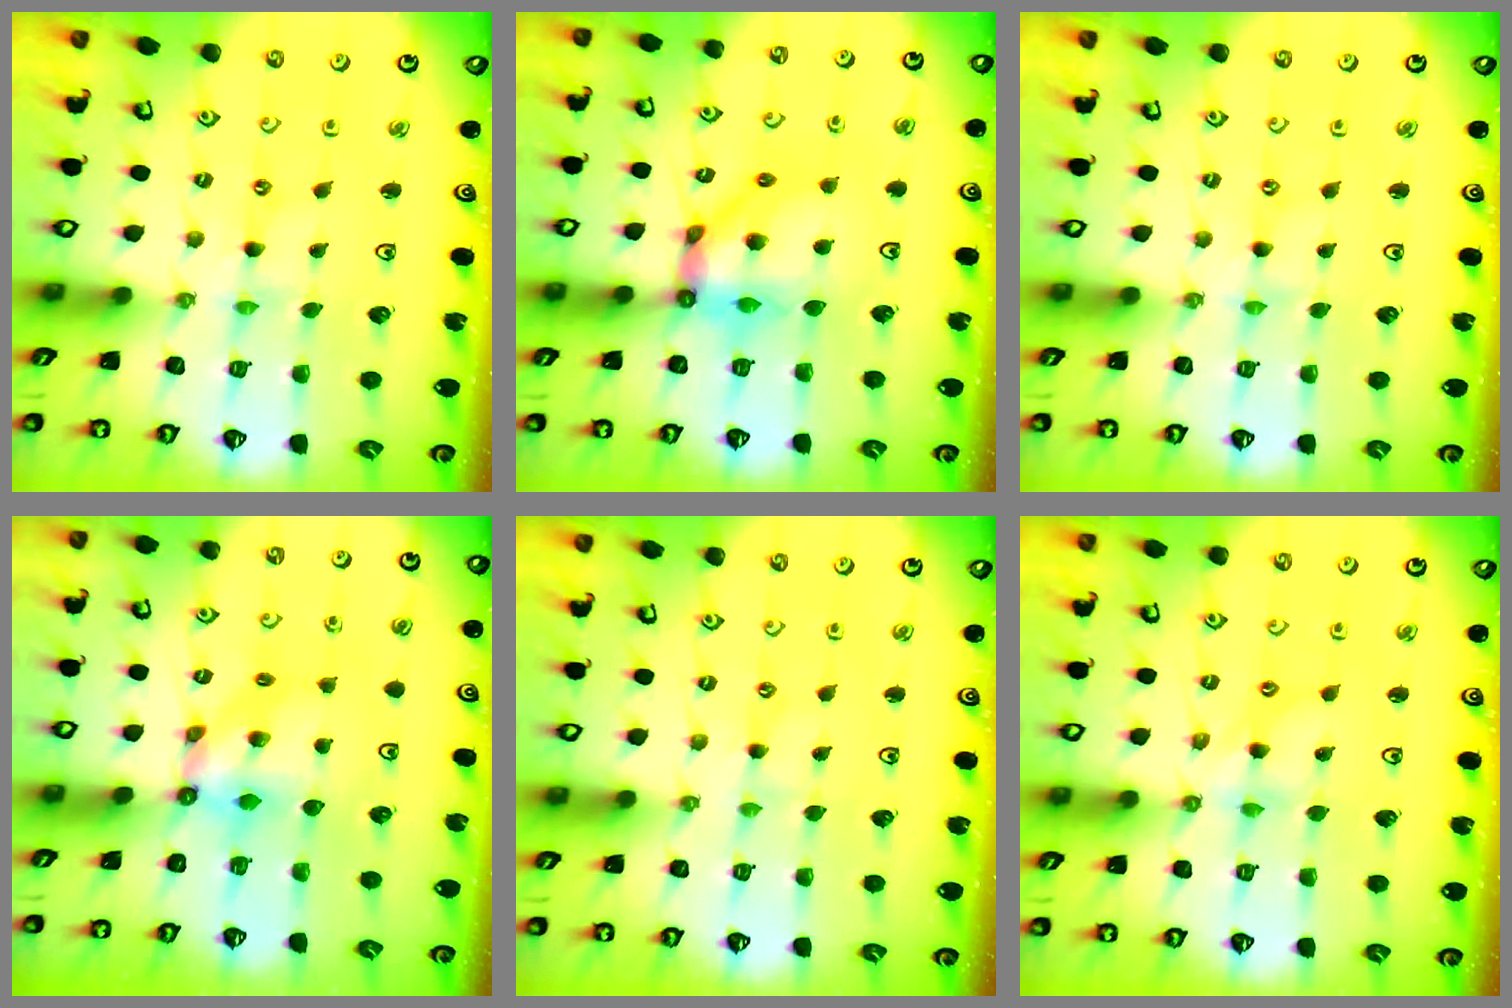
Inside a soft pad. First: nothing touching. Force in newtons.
{"total": 12.3, "press": 12.1, "slide": 2.0}
{"total": 0.0}
{"total": 5.5, "press": 5.5, "slide": 0.3}
{"total": 0.9, "press": 0.8, "slide": 0.2}
{"total": 5.7, "press": 5.7, "slide": 0.3}